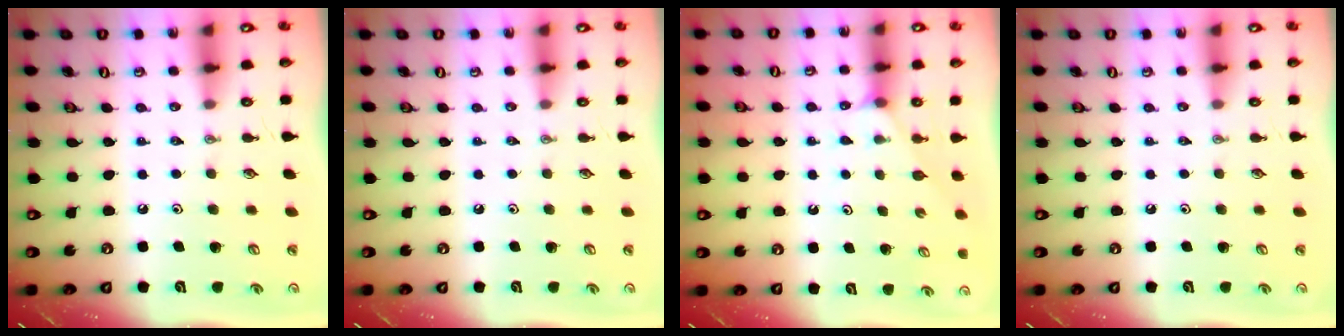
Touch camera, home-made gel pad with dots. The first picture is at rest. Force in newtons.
{"total": 0.0}
{"total": 2.9, "press": 2.8, "slide": 0.5}
{"total": 0.0}